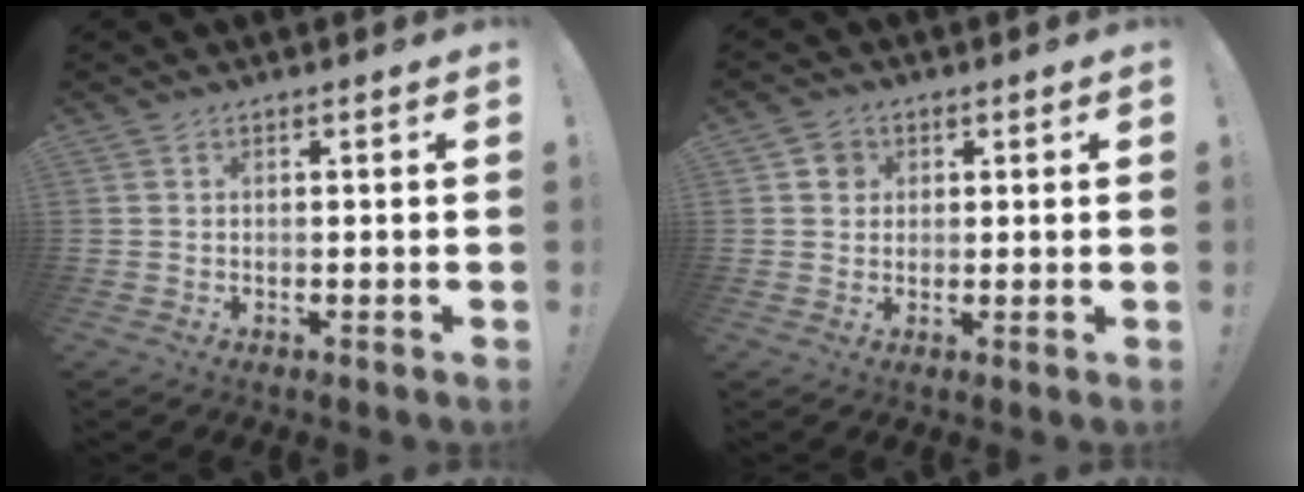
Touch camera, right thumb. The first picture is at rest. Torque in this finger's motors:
{"motor_torque": [0.31, 0.56, 0.21, 0.02, -0.02]}